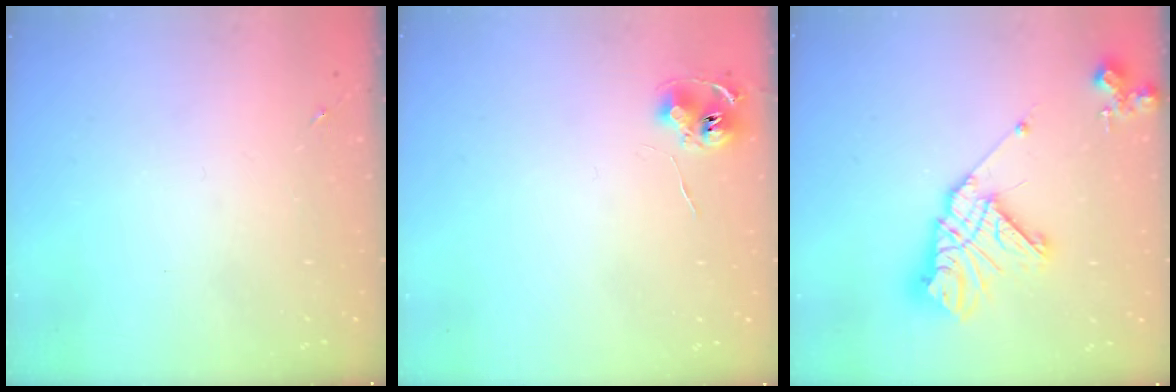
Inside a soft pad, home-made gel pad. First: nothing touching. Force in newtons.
{"total": 7.5, "press": 7.5, "slide": 0.5}
{"total": 17.8, "press": 17.7, "slide": 2.1}